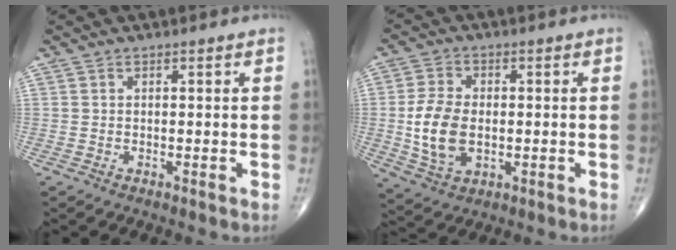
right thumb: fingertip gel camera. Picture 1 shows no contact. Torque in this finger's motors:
{"motor_torque": [-0.42, 0.53, 1.01, 0.04, 0.29]}